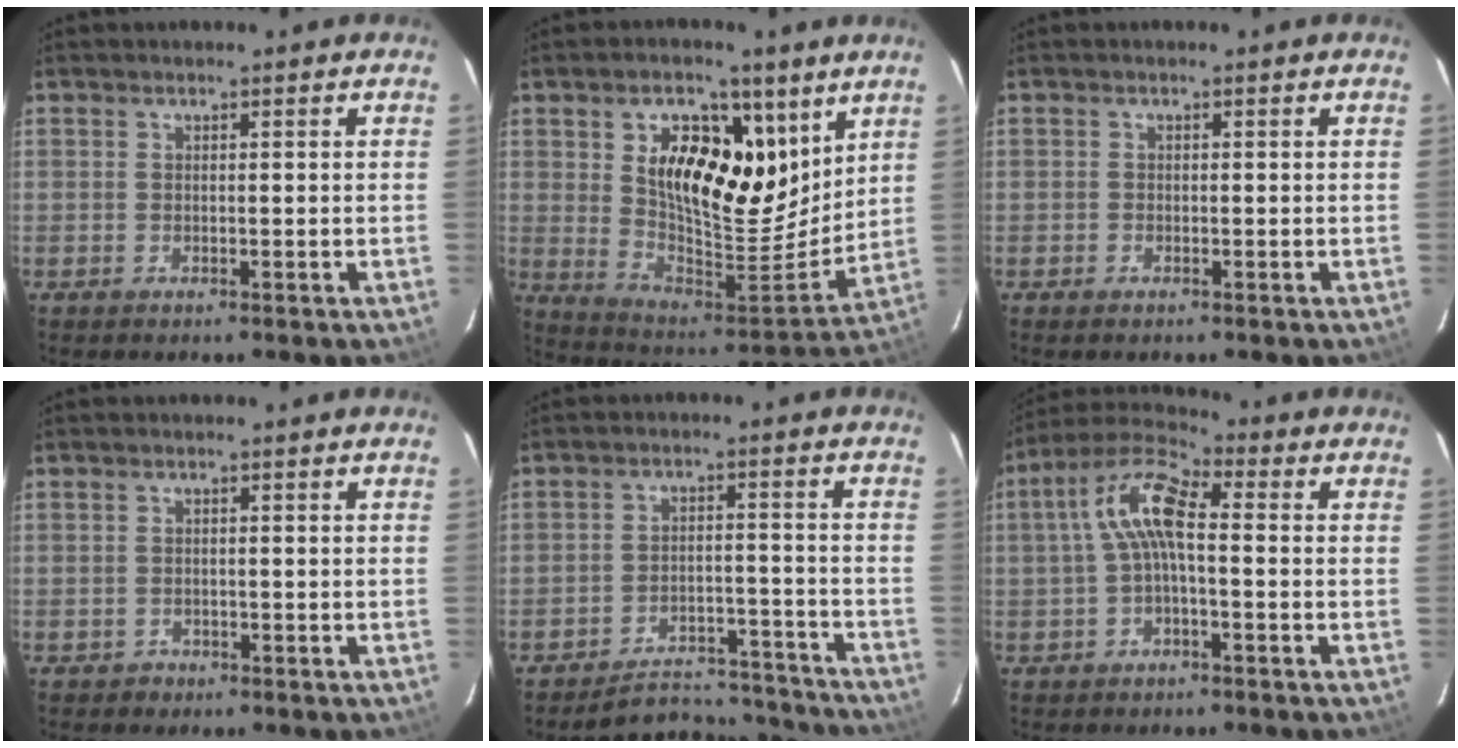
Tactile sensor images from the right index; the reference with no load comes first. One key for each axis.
{"total": 19.1, "fx": 8.6, "fy": 10.0, "fz": 13.8, "tx": -0.231, "ty": -0.007, "tz": 0.151}
{"total": 0.8, "fx": -0.5, "fy": 0.5, "fz": 0.1, "tx": -0.004, "ty": 0.000, "tz": -0.011}
{"total": 1.6, "fx": -0.9, "fy": 1.3, "fz": 0.0, "tx": 0.001, "ty": 0.003, "tz": -0.010}
{"total": 14.4, "fx": -13.5, "fy": 4.5, "fz": 1.9, "tx": -0.041, "ty": 0.044, "tz": -0.172}
{"total": 8.9, "fx": 0.0, "fy": 3.0, "fz": 8.4, "tx": -0.178, "ty": 0.026, "tz": -0.005}